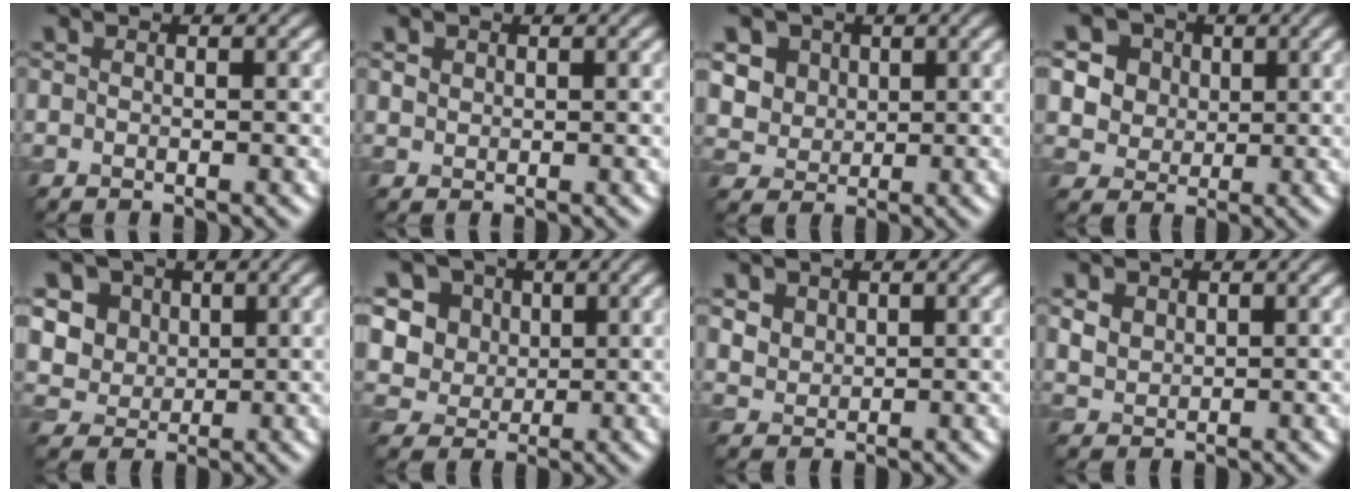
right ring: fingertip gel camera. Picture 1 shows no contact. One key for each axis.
{"total": 0.9, "fx": 0.5, "fy": 0.7, "fz": 0.2, "tx": -0.004, "ty": -0.001, "tz": 0.012}
{"total": 6.4, "fx": 2.7, "fy": 5.2, "fz": 2.5, "tx": -0.060, "ty": 0.011, "tz": 0.044}
{"total": 6.8, "fx": 2.8, "fy": 5.6, "fz": 2.8, "tx": -0.060, "ty": 0.014, "tz": 0.038}
{"total": 7.0, "fx": 2.7, "fy": 5.9, "fz": 2.9, "tx": -0.065, "ty": 0.012, "tz": 0.043}
{"total": 6.4, "fx": 2.3, "fy": 5.4, "fz": 2.4, "tx": -0.053, "ty": 0.001, "tz": 0.039}
{"total": 2.8, "fx": 1.6, "fy": 2.0, "fz": 1.1, "tx": -0.034, "ty": 0.000, "tz": 0.038}
{"total": 2.2, "fx": 1.0, "fy": 1.7, "fz": 1.0, "tx": -0.024, "ty": -0.004, "tz": 0.023}